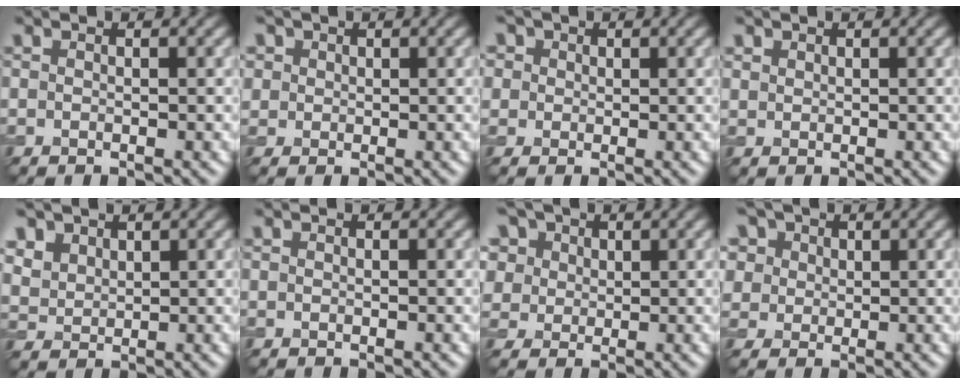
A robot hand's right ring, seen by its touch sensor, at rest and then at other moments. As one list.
[{"total": 2.3, "force": [1.1, 1.9, 0.6], "torque": [-0.020, 0.006, 0.023]}, {"total": 5.1, "force": [2.5, 4.0, 2.1], "torque": [-0.058, 0.018, 0.025]}, {"total": 0.8, "force": [0.5, 0.6, 0.0], "torque": [0.000, -0.002, 0.013]}, {"total": 4.9, "force": [3.0, 3.4, 1.8], "torque": [-0.077, -0.001, 0.072]}, {"total": 0.0}, {"total": 11.8, "force": [6.1, 8.4, 5.5], "torque": [-0.142, 0.036, 0.087]}, {"total": 10.2, "force": [5.4, 7.3, 4.6], "torque": [-0.110, 0.029, 0.069]}]